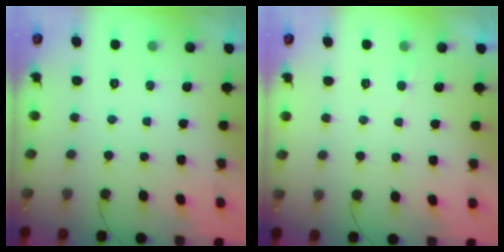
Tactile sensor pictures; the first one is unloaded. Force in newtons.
{"total": 1.6, "press": 1.6, "slide": 0.2}